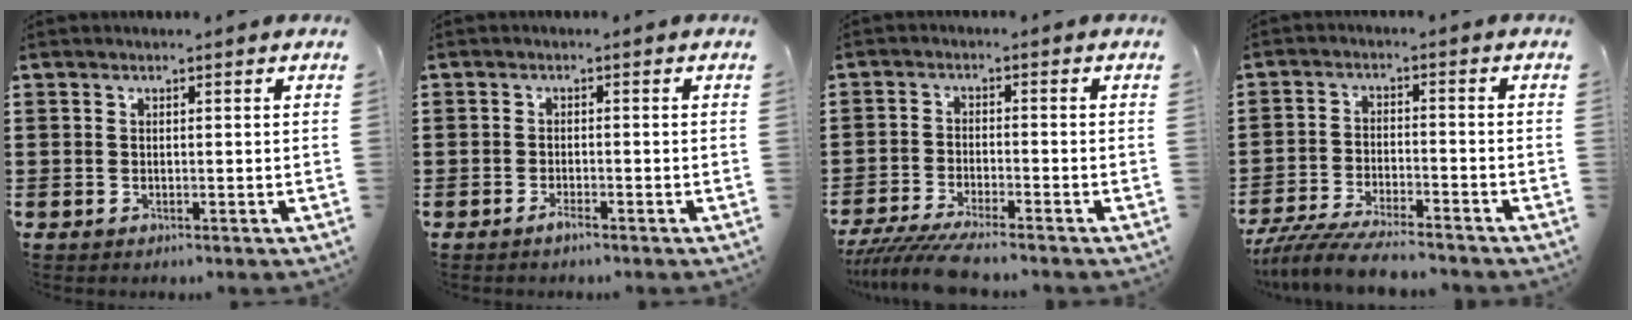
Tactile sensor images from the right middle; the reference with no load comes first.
{"total": 1.3, "force": [-1.1, 0.3, 0.6], "torque": [-0.015, -0.006, -0.020]}
{"total": 5.4, "force": [-4.8, -0.1, 2.4], "torque": [-0.057, -0.019, -0.095]}
{"total": 6.6, "force": [-6.1, 0.5, 2.4], "torque": [-0.061, -0.009, -0.120]}